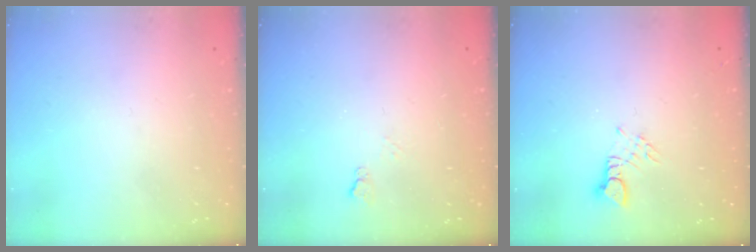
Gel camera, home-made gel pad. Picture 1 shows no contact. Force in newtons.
{"total": 4.2, "press": 4.1, "slide": 0.7}
{"total": 2.9, "press": 2.9, "slide": 0.1}